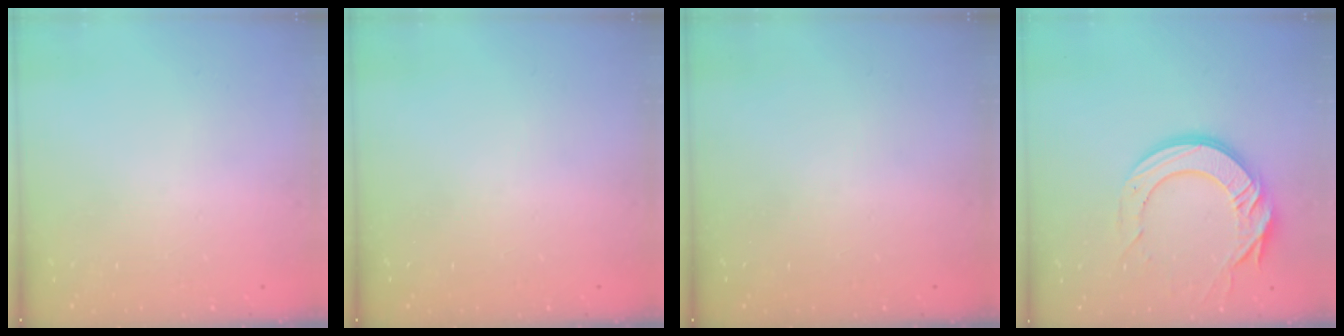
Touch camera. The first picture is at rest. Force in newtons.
{"total": 0.0}
{"total": 0.0}
{"total": 16.4, "press": 16.4, "slide": 1.2}